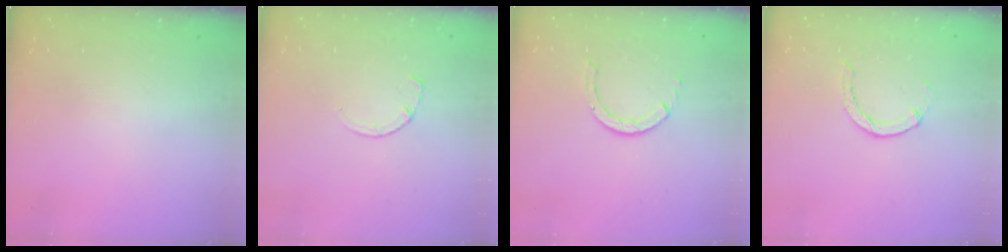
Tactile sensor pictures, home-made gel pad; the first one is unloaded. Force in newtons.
{"total": 2.9, "press": 2.9, "slide": 0.4}
{"total": 1.4, "press": 1.4, "slide": 0.2}
{"total": 1.0, "press": 0.9, "slide": 0.3}